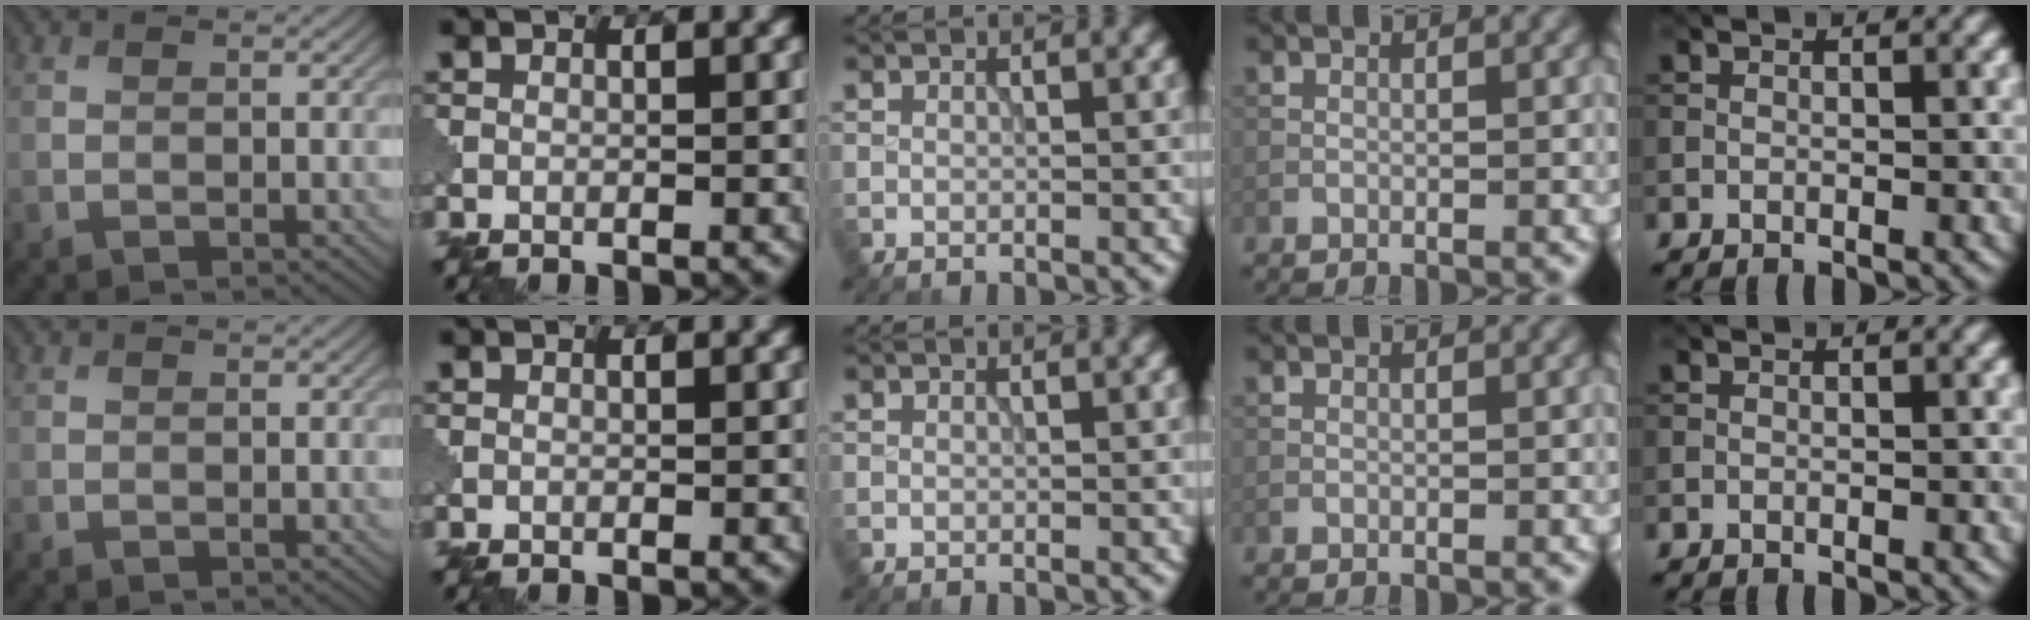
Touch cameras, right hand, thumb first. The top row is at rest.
{}